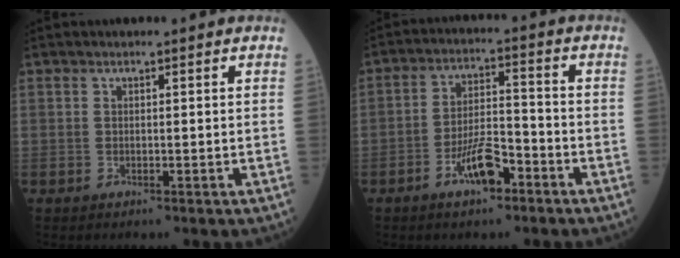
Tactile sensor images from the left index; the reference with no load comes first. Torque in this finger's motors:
{"motor_torque": [0.13, 0.15, 0.18, 0.07]}